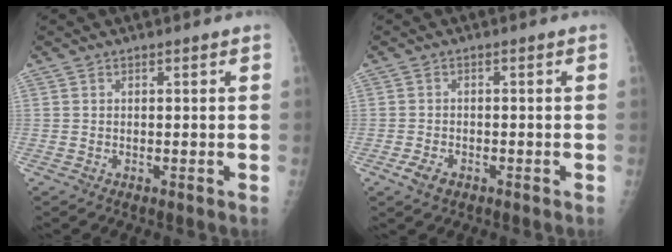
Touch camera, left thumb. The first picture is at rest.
{"total": 2.9, "force": [-1.5, 1.7, 1.7], "torque": [-0.035, 0.000, -0.026]}